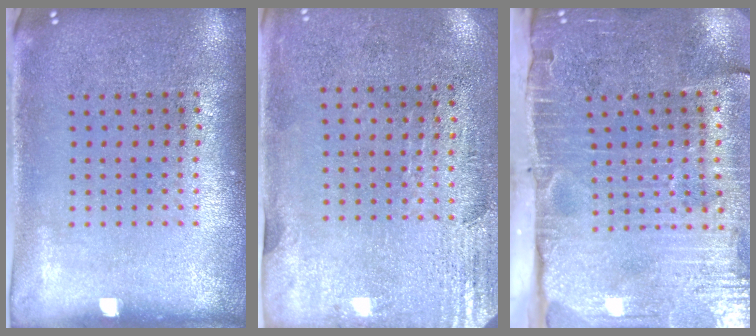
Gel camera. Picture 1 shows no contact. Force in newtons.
{"total": 2.9, "press": 2.4, "slide": 1.5}
{"total": 4.7, "press": 3.9, "slide": 2.6}